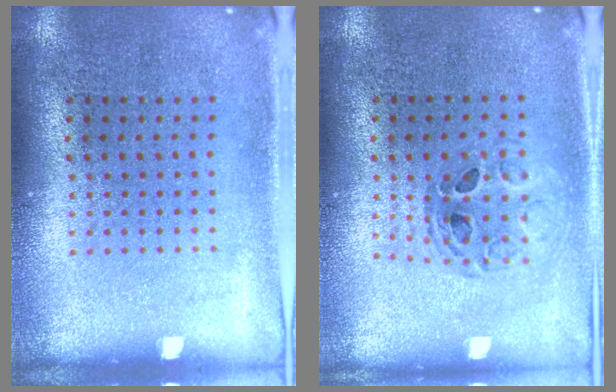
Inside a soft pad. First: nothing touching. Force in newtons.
{"total": 0.8, "press": 0.8, "slide": 0.1}